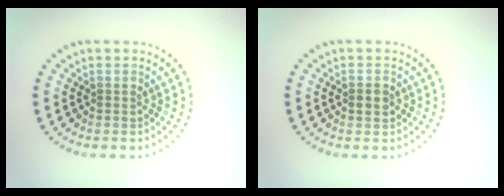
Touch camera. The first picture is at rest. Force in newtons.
{"total": 1.5, "press": 1.5, "slide": 0.1}